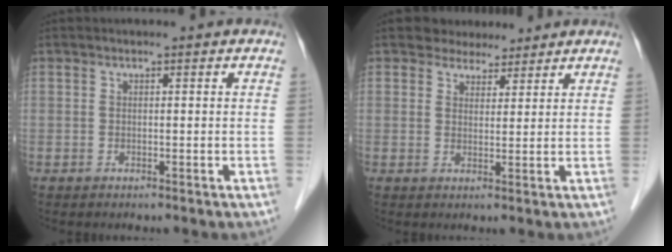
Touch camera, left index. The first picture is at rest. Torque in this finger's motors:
{"motor_torque": [0.43, -0.50, 0.06, 0.01]}